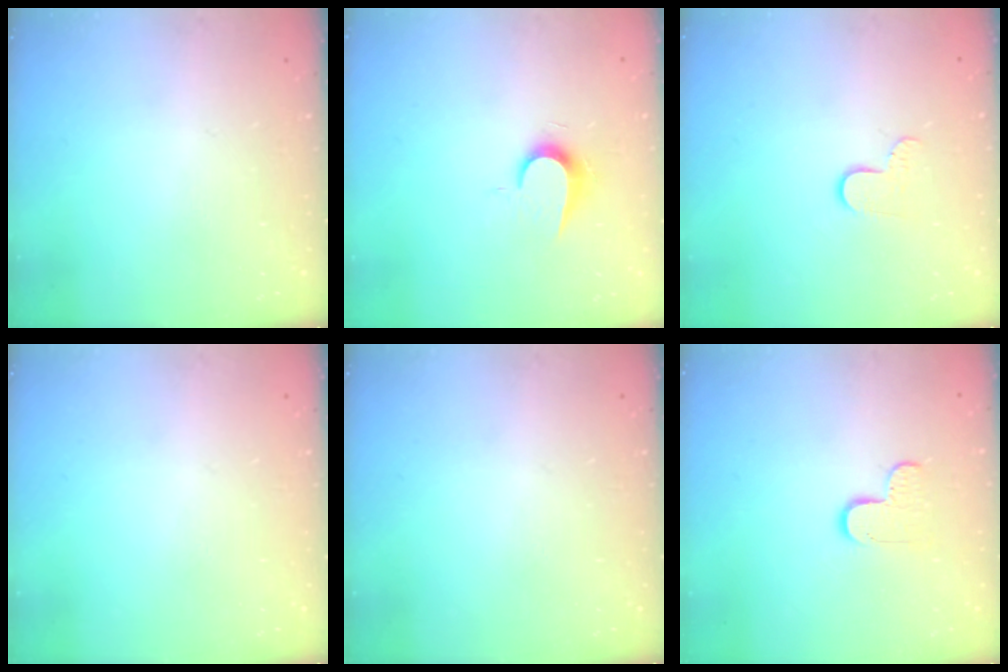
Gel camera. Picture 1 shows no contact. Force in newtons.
{"total": 6.9, "press": 6.9, "slide": 0.6}
{"total": 6.4, "press": 6.4, "slide": 0.5}
{"total": 0.0}
{"total": 0.0}
{"total": 6.6, "press": 6.5, "slide": 0.4}